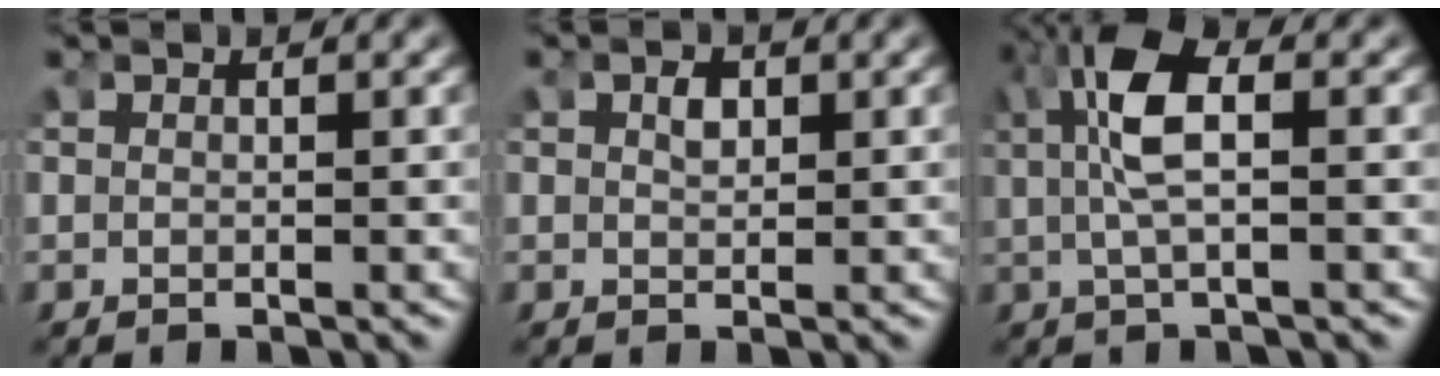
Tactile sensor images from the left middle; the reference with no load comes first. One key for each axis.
{"total": 1.3, "fx": 0.1, "fy": 1.0, "fz": 0.9, "tx": -0.019, "ty": -0.006, "tz": 0.005}
{"total": 6.3, "fx": 0.9, "fy": 2.8, "fz": 5.6, "tx": -0.120, "ty": 0.004, "tz": 0.011}